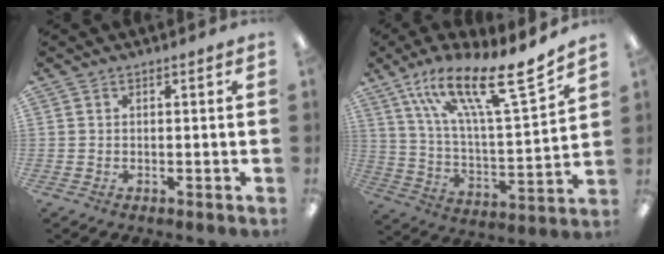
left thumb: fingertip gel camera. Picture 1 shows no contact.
{"total": 21.2, "force": [14.2, 5.2, 14.9], "torque": [-0.250, -0.085, 0.232]}